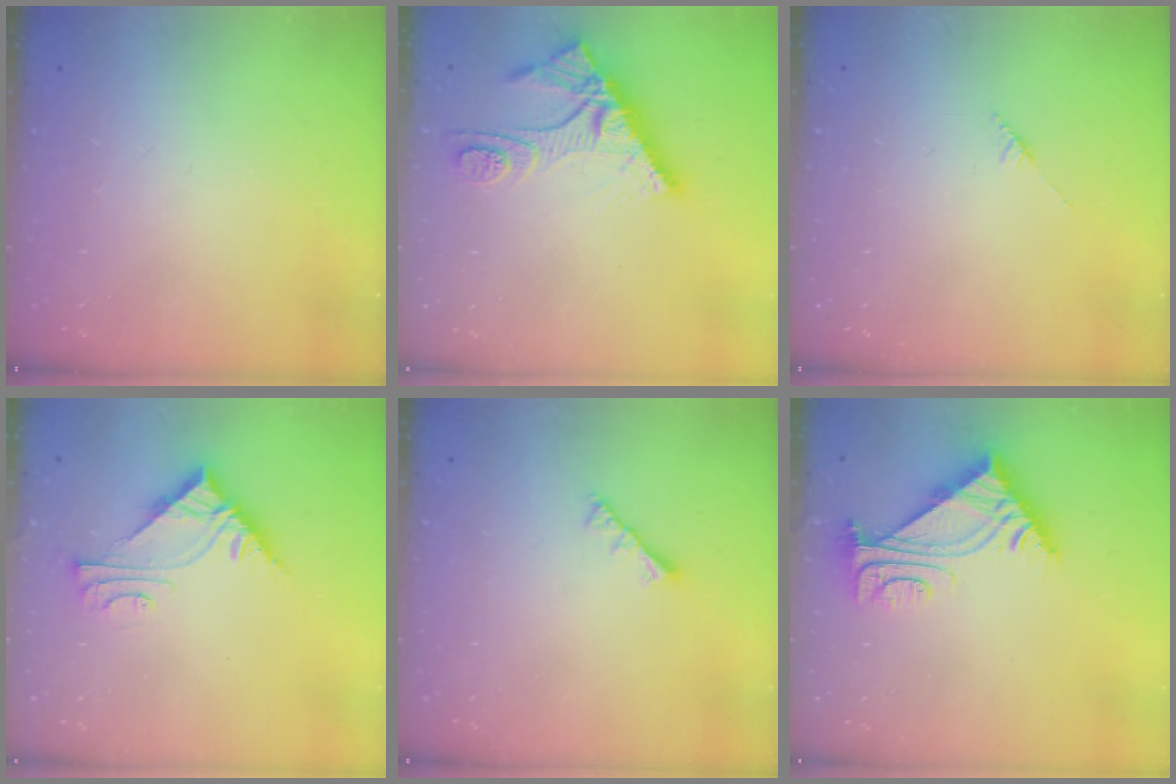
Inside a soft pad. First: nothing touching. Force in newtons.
{"total": 11.8, "press": 11.7, "slide": 1.3}
{"total": 2.8, "press": 2.8, "slide": 0.4}
{"total": 6.9, "press": 6.8, "slide": 0.5}
{"total": 2.8, "press": 2.8, "slide": 0.6}
{"total": 5.9, "press": 5.8, "slide": 0.6}